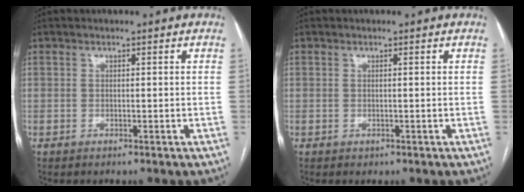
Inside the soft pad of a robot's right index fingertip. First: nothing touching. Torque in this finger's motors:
{"motor_torque": [-0.10, 0.05, -0.20, -0.05]}